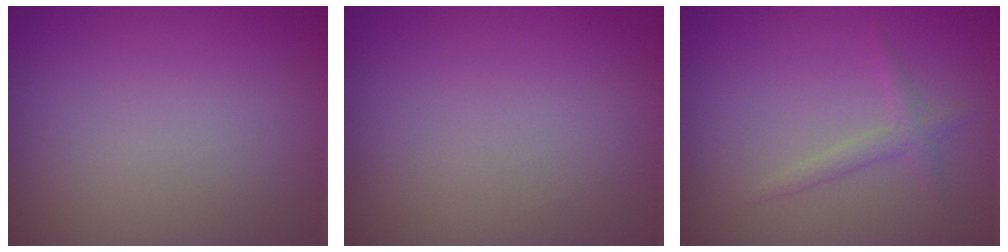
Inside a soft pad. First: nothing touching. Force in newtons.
{"total": 0.0}
{"total": 1.3, "press": 1.3, "slide": 0.0}